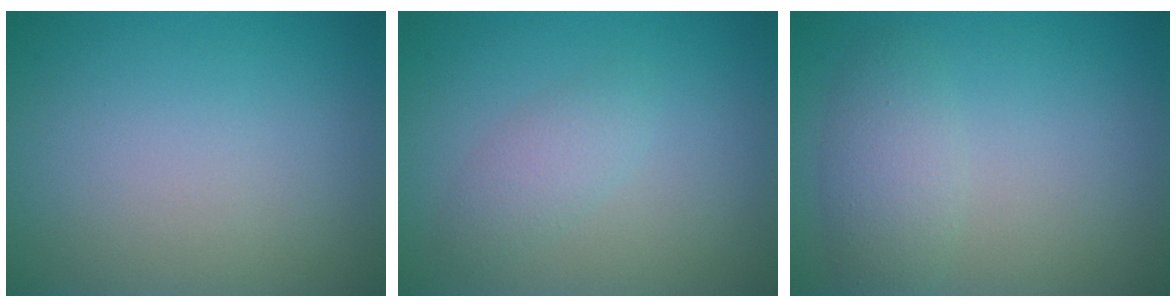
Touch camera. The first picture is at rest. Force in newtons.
{"total": 1.9, "press": 1.9, "slide": 0.1}
{"total": 2.9, "press": 2.9, "slide": 0.1}